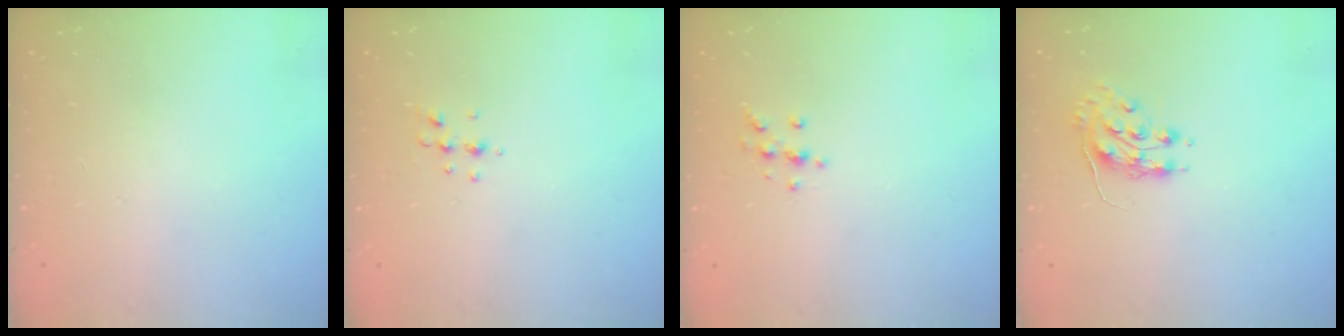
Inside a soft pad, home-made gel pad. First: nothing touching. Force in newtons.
{"total": 4.7, "press": 4.5, "slide": 1.3}
{"total": 5.0, "press": 5.0, "slide": 0.6}
{"total": 8.6, "press": 8.6, "slide": 0.4}